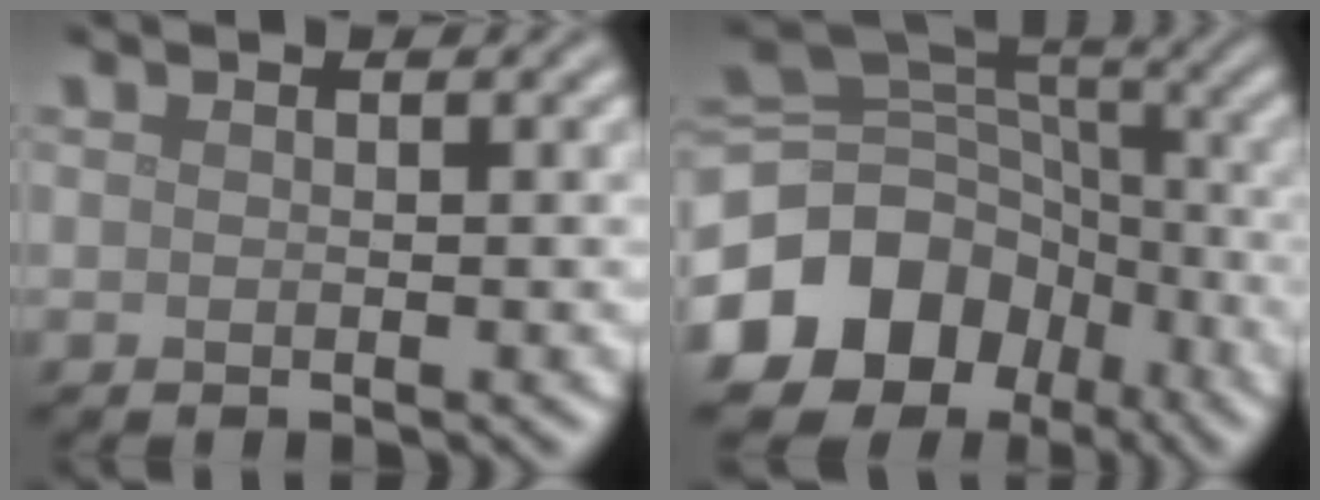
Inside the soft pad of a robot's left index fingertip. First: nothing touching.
{"total": 12.6, "force": [-6.2, 9.9, 4.7], "torque": [-0.118, 0.008, -0.108]}